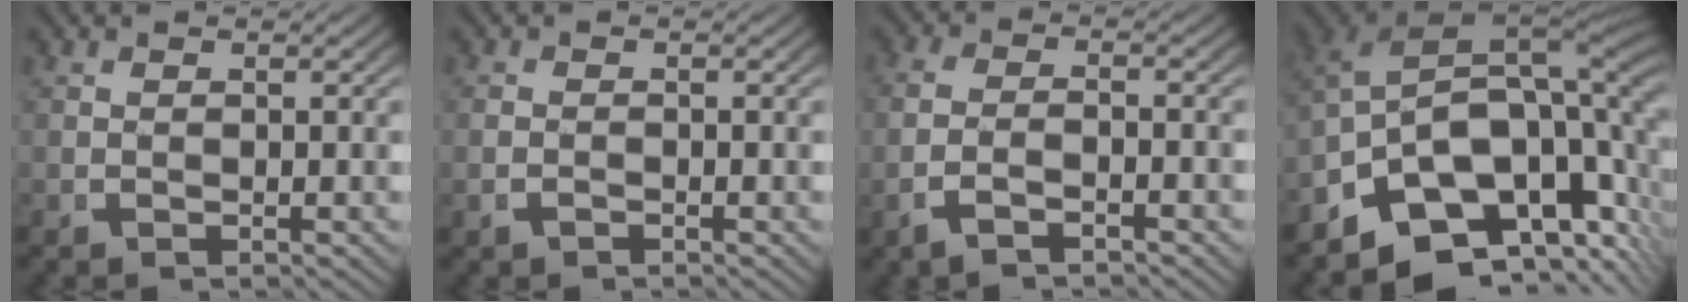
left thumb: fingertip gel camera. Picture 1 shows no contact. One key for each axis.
{"total": 0.7, "fx": -0.6, "fy": 0.3, "fz": 0.2, "tx": -0.007, "ty": -0.005, "tz": -0.008}
{"total": 2.5, "fx": -1.2, "fy": 1.1, "fz": 1.8, "tx": -0.047, "ty": -0.002, "tz": -0.022}
{"total": 19.3, "fx": -2.4, "fy": 13.4, "fz": 13.7, "tx": -0.249, "ty": -0.041, "tz": -0.038}